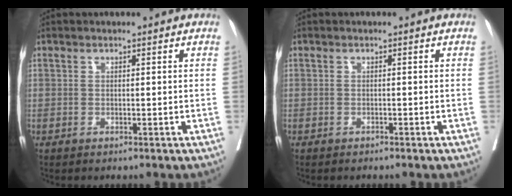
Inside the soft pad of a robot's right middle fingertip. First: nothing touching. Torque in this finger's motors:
{"motor_torque": [0.07, -0.45, -0.17, -0.02]}